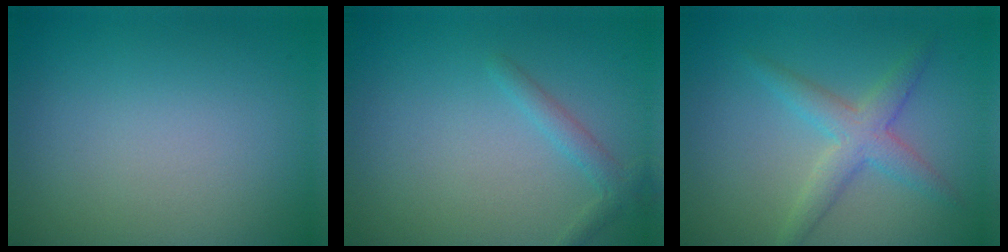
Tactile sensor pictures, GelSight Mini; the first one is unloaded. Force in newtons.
{"total": 1.6, "press": 1.6, "slide": 0.1}
{"total": 3.3, "press": 3.3, "slide": 0.2}